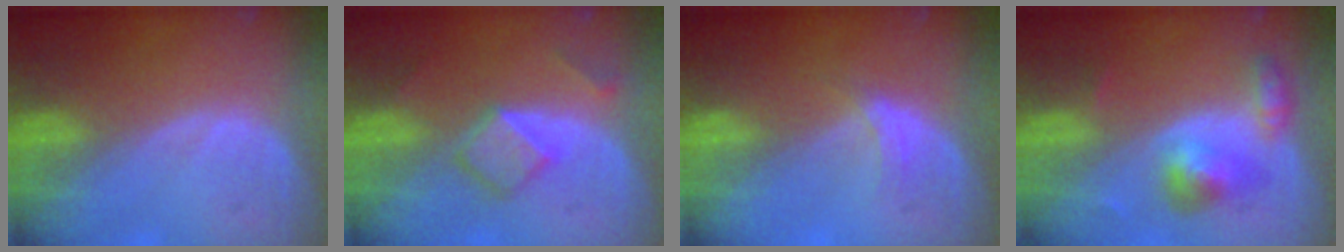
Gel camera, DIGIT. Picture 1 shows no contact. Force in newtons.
{"total": 5.3, "press": 4.5, "slide": 2.8}
{"total": 2.3, "press": 1.9, "slide": 1.3}
{"total": 5.5, "press": 5.3, "slide": 1.6}